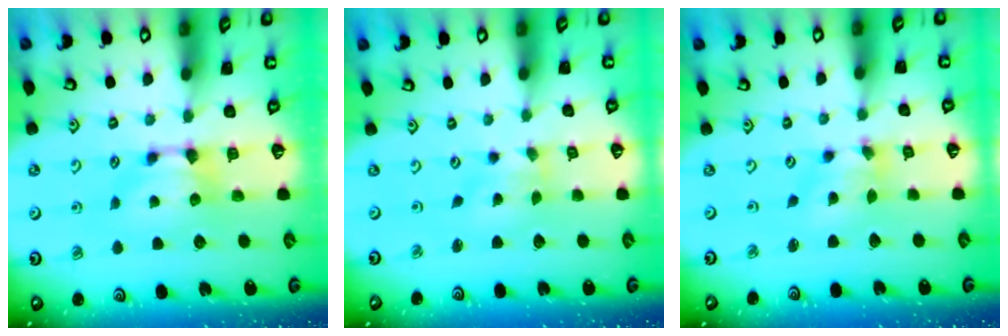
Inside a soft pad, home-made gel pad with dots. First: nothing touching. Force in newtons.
{"total": 2.0, "press": 1.7, "slide": 1.0}
{"total": 2.8, "press": 2.4, "slide": 1.5}